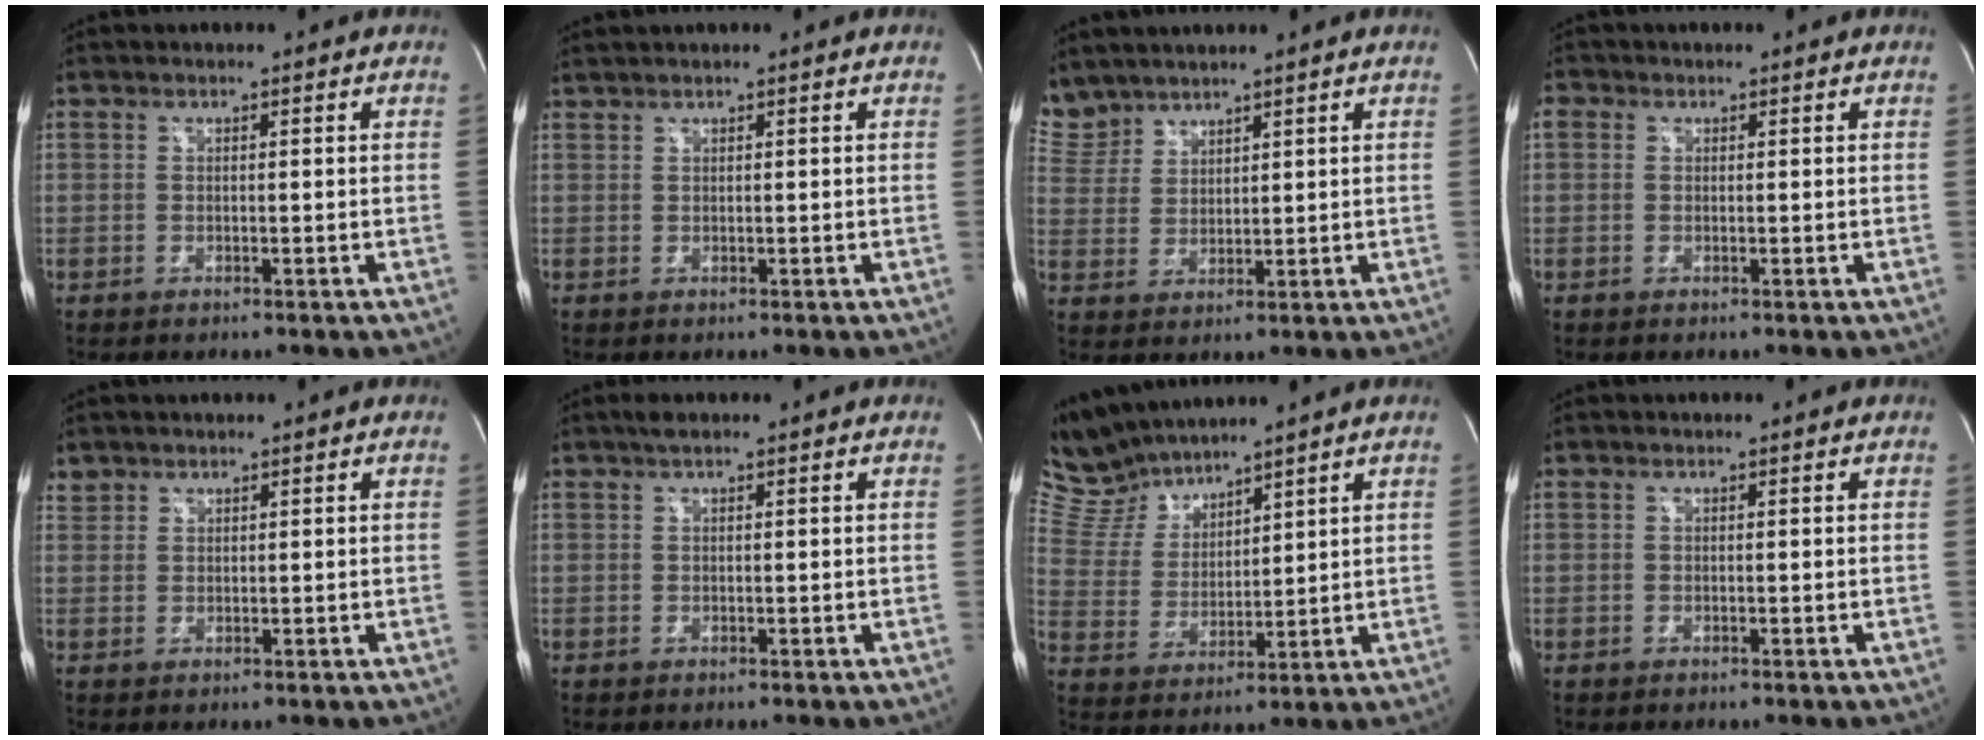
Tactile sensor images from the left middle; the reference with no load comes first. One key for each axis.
{"total": 1.4, "fx": 1.3, "fy": -0.2, "fz": 0.4, "tx": -0.012, "ty": 0.012, "tz": 0.031}
{"total": 5.6, "fx": 5.4, "fy": 1.8, "fz": -0.1, "tx": -0.011, "ty": 0.012, "tz": 0.125}
{"total": 1.4, "fx": 0.5, "fy": 1.2, "fz": 0.5, "tx": -0.006, "ty": 0.011, "tz": 0.007}
{"total": 1.5, "fx": 1.3, "fy": 0.8, "fz": -0.2, "tx": 0.006, "ty": 0.009, "tz": 0.024}
{"total": 1.3, "fx": 0.9, "fy": 0.2, "fz": 0.9, "tx": -0.020, "ty": 0.012, "tz": 0.015}
{"total": 8.5, "fx": 8.2, "fy": 1.7, "fz": 1.0, "tx": -0.042, "ty": 0.016, "tz": 0.182}
{"total": 0.0}